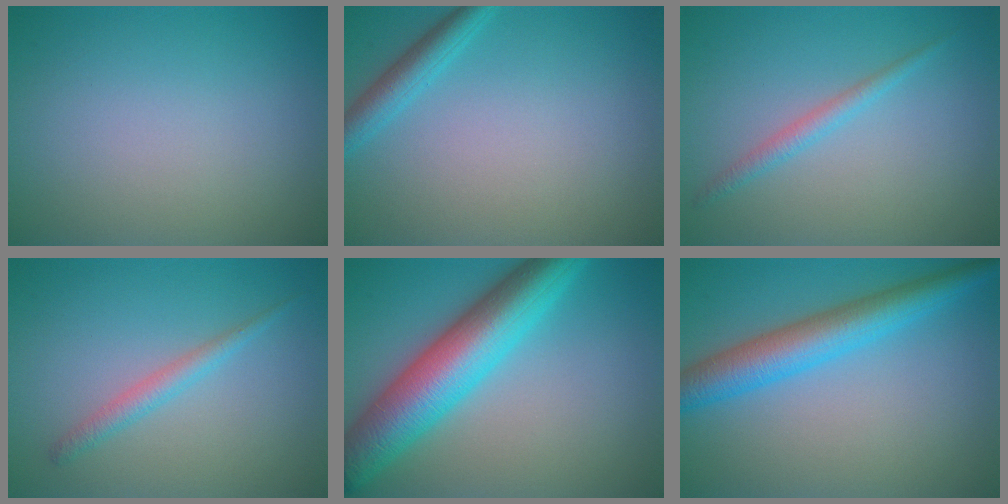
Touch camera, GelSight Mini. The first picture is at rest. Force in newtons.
{"total": 2.4, "press": 2.4, "slide": 0.1}
{"total": 1.5, "press": 1.5, "slide": 0.1}
{"total": 1.7, "press": 1.7, "slide": 0.1}
{"total": 9.4, "press": 9.4, "slide": 0.1}
{"total": 5.6, "press": 5.6, "slide": 0.1}